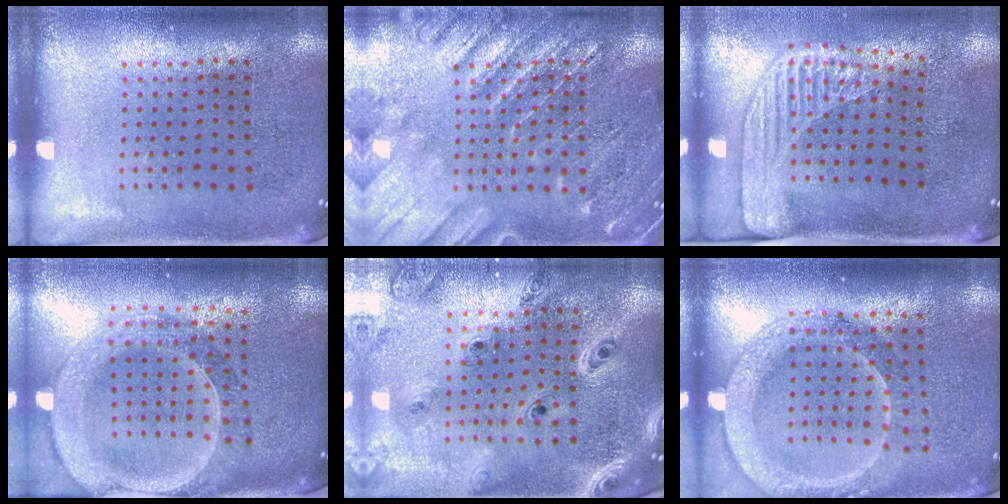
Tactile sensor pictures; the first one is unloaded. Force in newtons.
{"total": 4.4, "press": 4.3, "slide": 0.6}
{"total": 2.2, "press": 1.8, "slide": 1.3}
{"total": 2.7, "press": 2.4, "slide": 1.2}
{"total": 2.0, "press": 1.9, "slide": 0.6}
{"total": 2.0, "press": 1.8, "slide": 0.7}